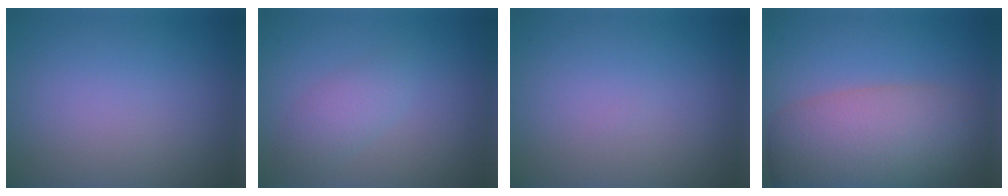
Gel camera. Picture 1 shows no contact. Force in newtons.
{"total": 2.1, "press": 2.1, "slide": 0.0}
{"total": 0.0}
{"total": 9.2, "press": 9.2, "slide": 0.5}